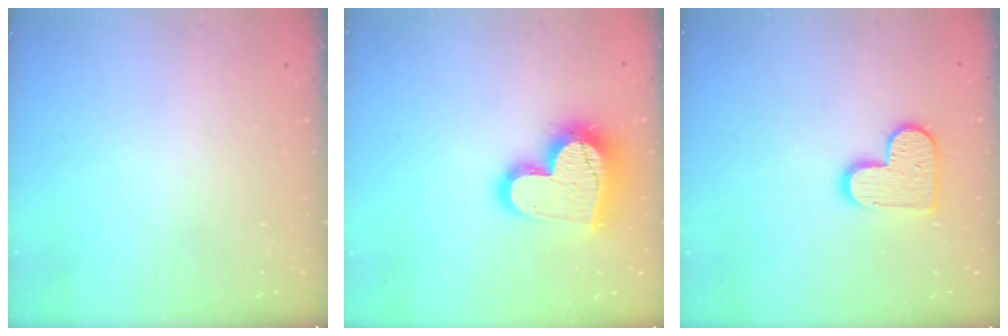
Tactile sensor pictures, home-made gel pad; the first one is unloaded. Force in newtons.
{"total": 19.6, "press": 19.6, "slide": 1.8}
{"total": 11.5, "press": 11.4, "slide": 0.6}